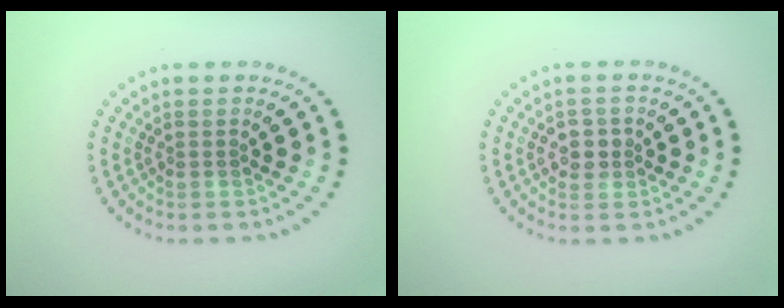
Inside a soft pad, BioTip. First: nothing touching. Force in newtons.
{"total": 2.1, "press": 2.0, "slide": 0.7}